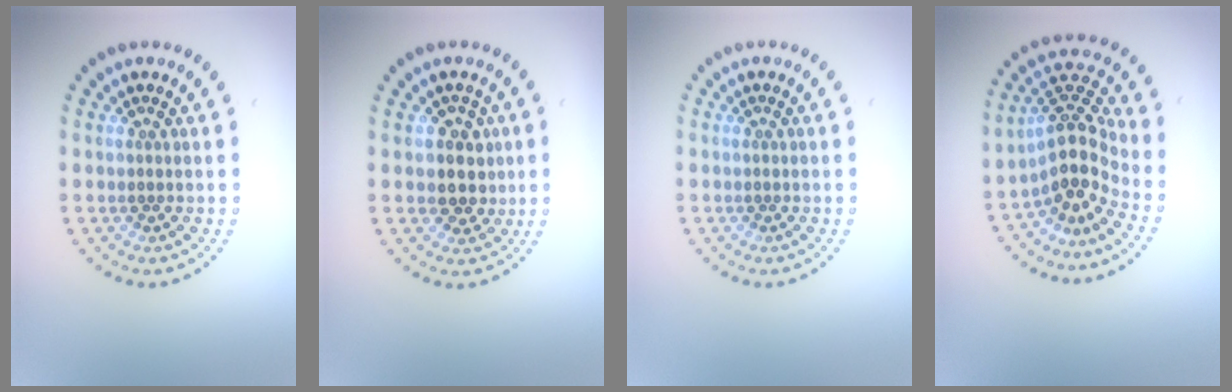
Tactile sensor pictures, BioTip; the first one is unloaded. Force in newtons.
{"total": 2.8, "press": 2.5, "slide": 1.3}
{"total": 0.0}
{"total": 4.3, "press": 3.4, "slide": 2.7}